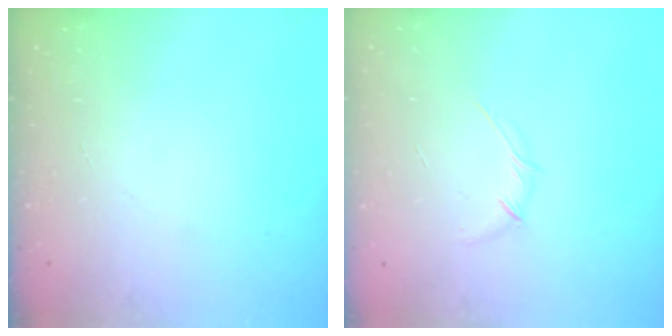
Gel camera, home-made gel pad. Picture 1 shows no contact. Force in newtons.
{"total": 2.7, "press": 2.6, "slide": 0.6}